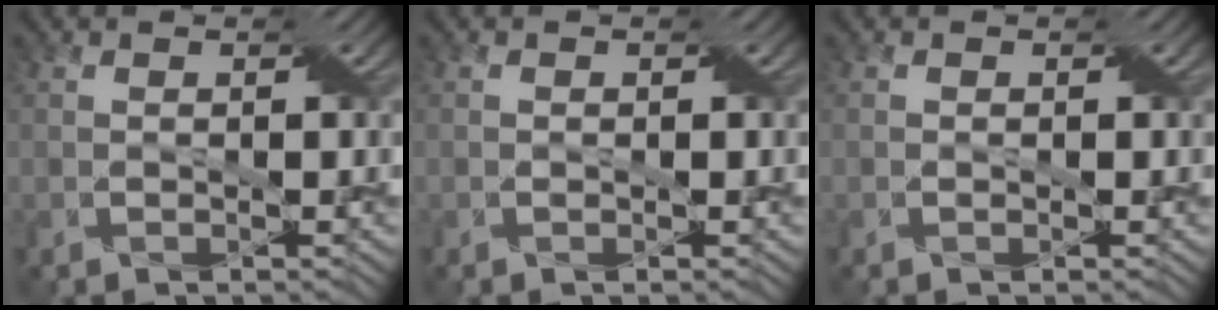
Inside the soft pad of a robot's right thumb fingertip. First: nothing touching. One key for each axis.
{"total": 0.0}
{"total": 0.0}